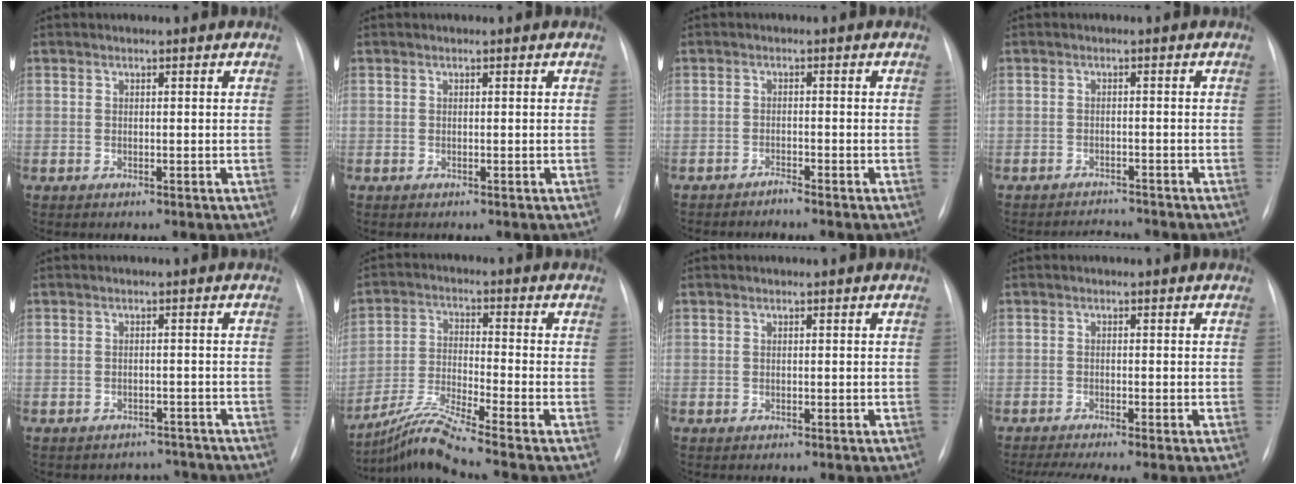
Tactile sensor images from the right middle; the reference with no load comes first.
{"total": 0.0}
{"total": 1.2, "force": [-1.1, -0.3, 0.2], "torque": [0.000, -0.002, -0.019]}
{"total": 3.2, "force": [-3.1, -0.4, -0.3], "torque": [0.001, -0.012, -0.048]}
{"total": 4.2, "force": [-3.8, 1.7, -0.8], "torque": [0.014, 0.016, -0.047]}
{"total": 9.3, "force": [-7.8, -2.4, 4.5], "torque": [-0.091, -0.027, -0.146]}
{"total": 0.0}
{"total": 5.5, "force": [-4.4, -0.3, 3.4], "torque": [-0.054, -0.008, -0.070]}